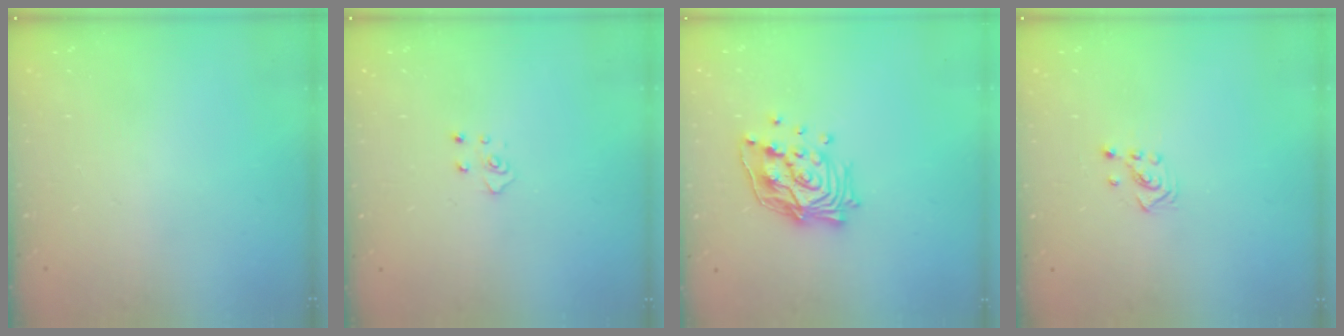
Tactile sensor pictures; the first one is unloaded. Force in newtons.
{"total": 4.1, "press": 4.0, "slide": 0.5}
{"total": 15.1, "press": 14.9, "slide": 1.9}
{"total": 2.5, "press": 2.4, "slide": 0.8}